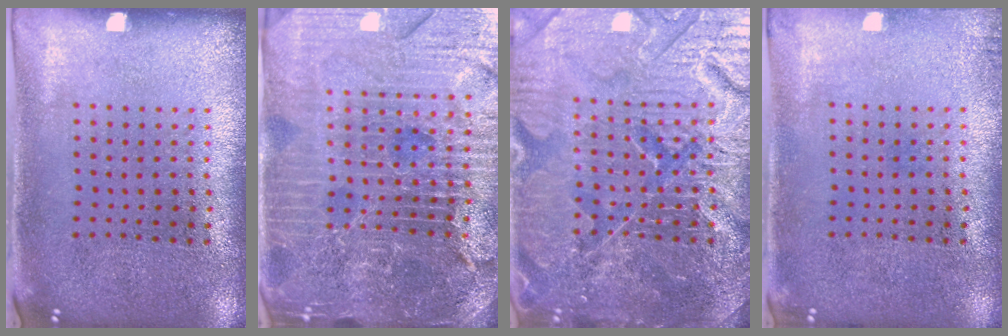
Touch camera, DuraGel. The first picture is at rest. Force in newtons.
{"total": 5.5, "press": 4.9, "slide": 2.4}
{"total": 7.8, "press": 7.7, "slide": 0.9}
{"total": 0.9, "press": 0.9, "slide": 0.2}